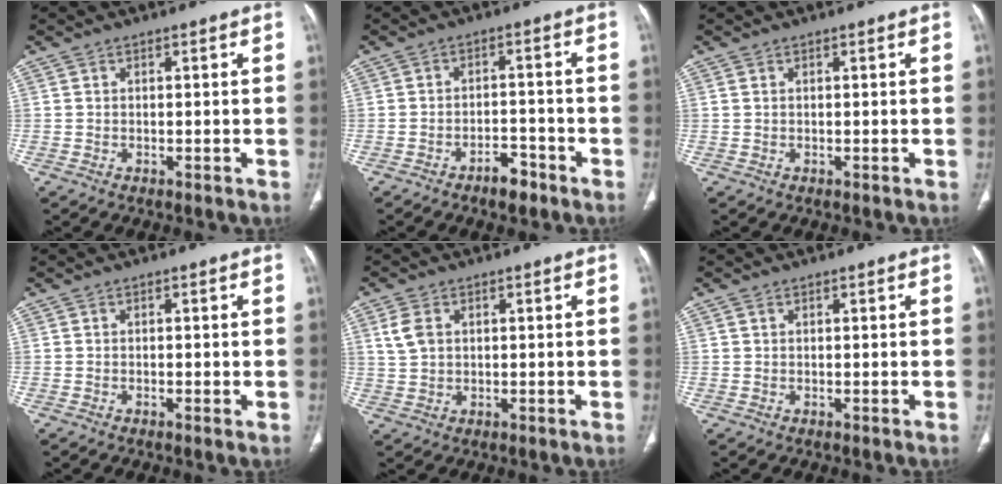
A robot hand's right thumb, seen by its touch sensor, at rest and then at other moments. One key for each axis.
{"total": 4.4, "fx": -3.1, "fy": 2.0, "fz": 2.3, "tx": -0.028, "ty": 0.025, "tz": -0.046}
{"total": 0.6, "fx": 0.3, "fy": 0.3, "fz": 0.3, "tx": -0.009, "ty": 0.005, "tz": 0.008}
{"total": 0.8, "fx": -0.1, "fy": 0.3, "fz": 0.8, "tx": -0.013, "ty": -0.002, "tz": -0.002}
{"total": 4.7, "fx": 1.6, "fy": 3.3, "fz": 2.9, "tx": -0.058, "ty": 0.000, "tz": 0.038}
{"total": 0.6, "fx": 0.3, "fy": 0.4, "fz": 0.3, "tx": -0.007, "ty": 0.004, "tz": 0.007}